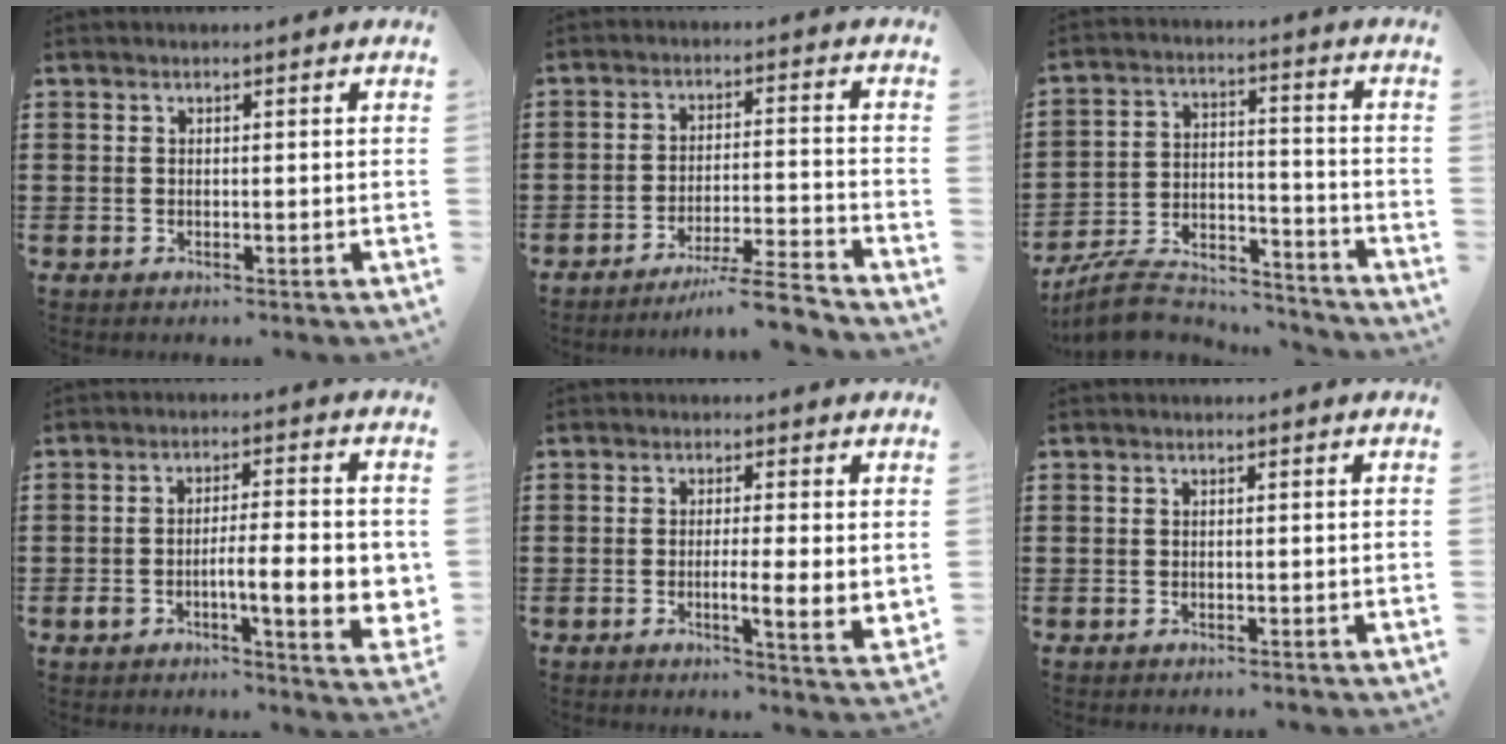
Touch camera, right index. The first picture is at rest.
{"total": 6.2, "force": [-5.6, -0.6, 2.7], "torque": [-0.049, -0.014, -0.108]}
{"total": 9.2, "force": [-8.5, 2.2, 2.8], "torque": [-0.055, 0.022, -0.163]}
{"total": 9.1, "force": [-1.9, 2.6, 8.6], "torque": [-0.130, -0.003, -0.032]}
{"total": 4.2, "force": [-0.2, 0.7, 4.2], "torque": [-0.069, -0.003, -0.007]}
{"total": 0.0}